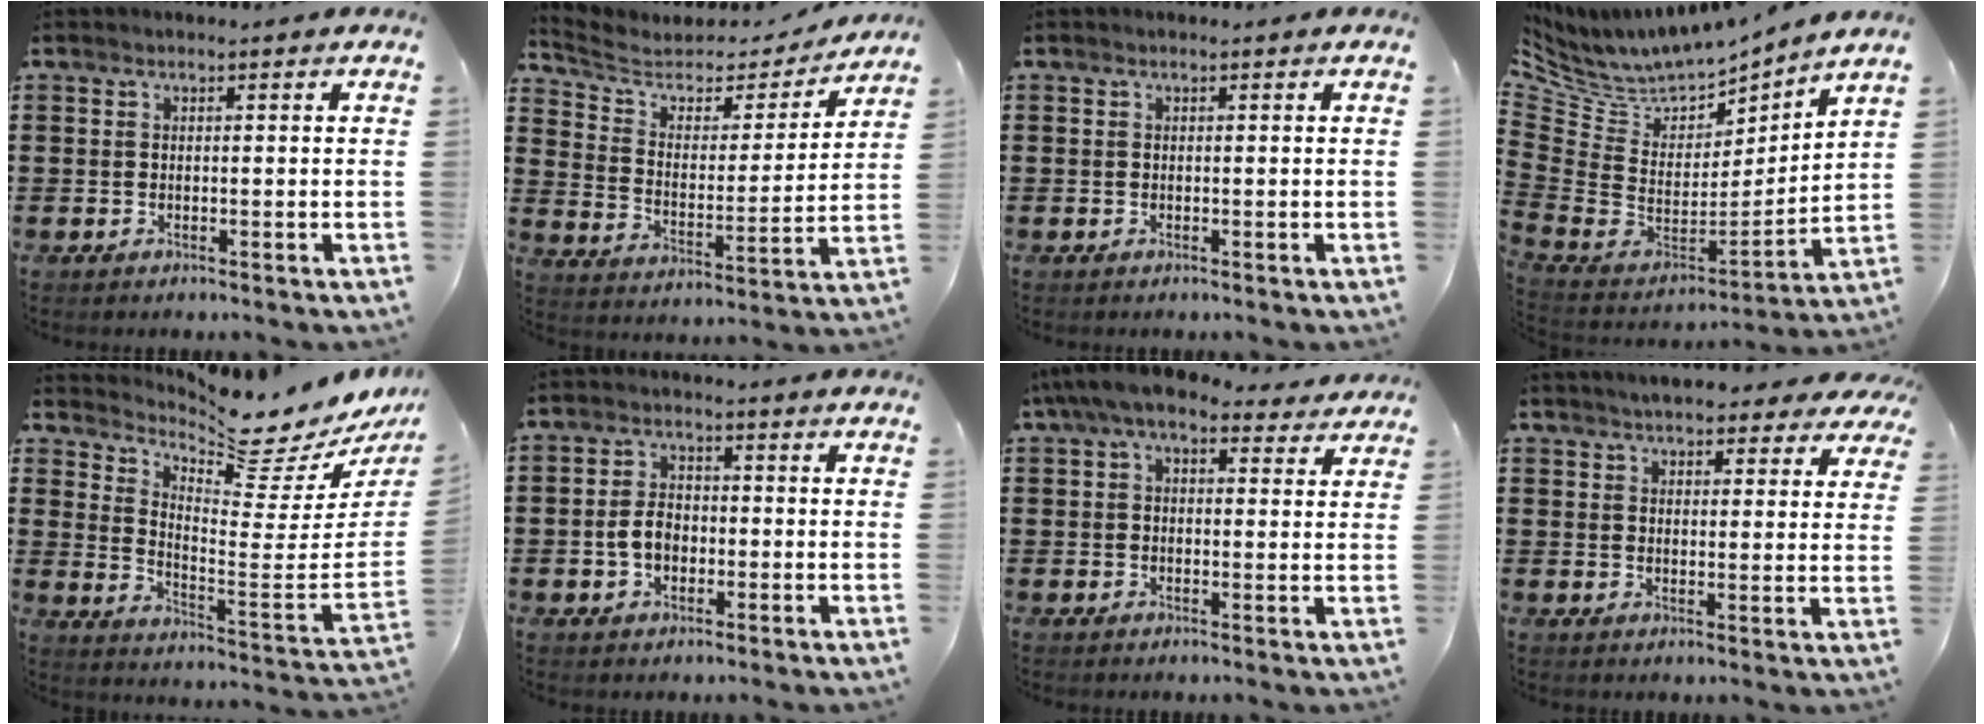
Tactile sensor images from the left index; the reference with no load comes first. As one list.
[{"total": 5.2, "force": [4.2, 2.7, 1.6], "torque": [-0.062, -0.023, 0.067]}, {"total": 0.0}, {"total": 4.8, "force": [4.4, 1.9, -0.3], "torque": [-0.034, -0.057, 0.076]}, {"total": 7.4, "force": [7.1, 0.4, 2.2], "torque": [-0.042, -0.083, 0.111]}, {"total": 4.4, "force": [-0.8, 2.9, 3.2], "torque": [-0.076, 0.003, -0.021]}, {"total": 5.9, "force": [4.5, 2.4, 3.1], "torque": [-0.074, -0.002, 0.082]}, {"total": 4.9, "force": [4.6, 0.8, 1.6], "torque": [-0.038, -0.011, 0.083]}]